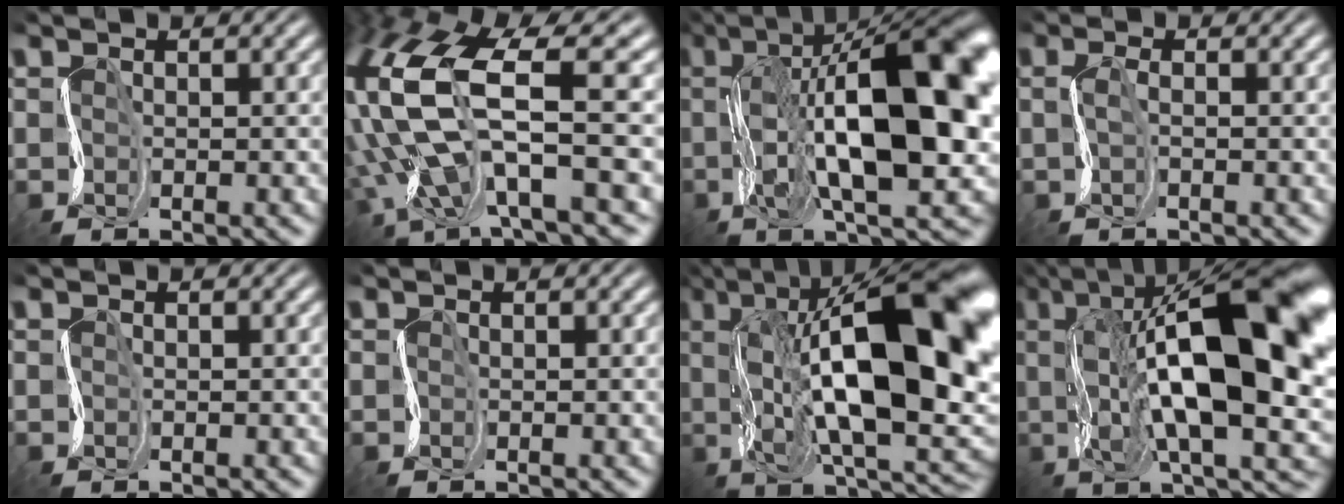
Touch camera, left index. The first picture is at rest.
{"total": 14.5, "force": [-0.6, 5.8, 13.3], "torque": [-0.306, -0.006, 0.008]}
{"total": 17.9, "force": [1.5, 6.8, 16.5], "torque": [-0.257, 0.007, 0.026]}
{"total": 0.9, "force": [-0.3, 0.2, 0.9], "torque": [-0.024, -0.002, -0.007]}
{"total": 0.0}
{"total": 0.0}
{"total": 19.8, "force": [3.1, 9.7, 17.0], "torque": [-0.271, 0.011, 0.056]}
{"total": 19.0, "force": [3.6, 7.7, 17.0], "torque": [-0.269, 0.011, 0.065]}